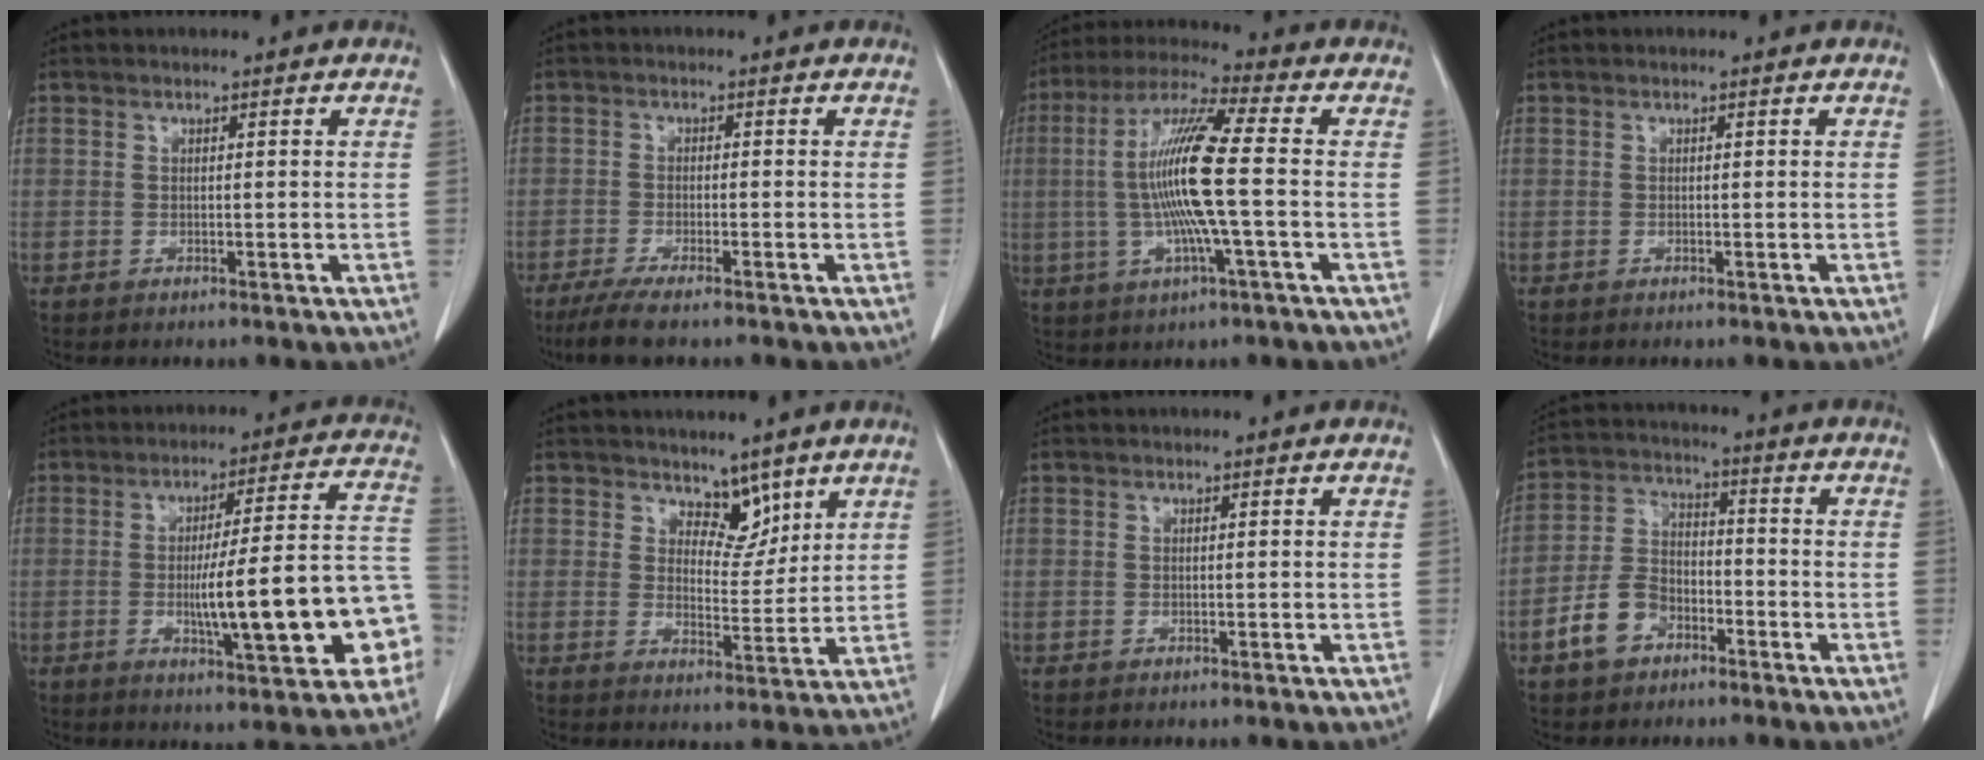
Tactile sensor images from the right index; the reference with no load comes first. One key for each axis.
{"total": 5.2, "fx": -3.8, "fy": 0.3, "fz": 3.4, "tx": -0.062, "ty": -0.014, "tz": -0.066}
{"total": 13.5, "fx": -0.5, "fy": 0.0, "fz": 13.5, "tx": -0.271, "ty": 0.004, "tz": -0.017}
{"total": 0.0}
{"total": 17.3, "fx": -4.0, "fy": 2.5, "fz": 16.6, "tx": -0.197, "ty": 0.031, "tz": -0.042}
{"total": 5.0, "fx": 3.8, "fy": 2.6, "fz": 1.9, "tx": -0.018, "ty": -0.009, "tz": 0.067}
{"total": 0.0}
{"total": 7.5, "fx": -4.0, "fy": 5.0, "fz": 4.0, "tx": -0.095, "ty": 0.017, "tz": -0.072}